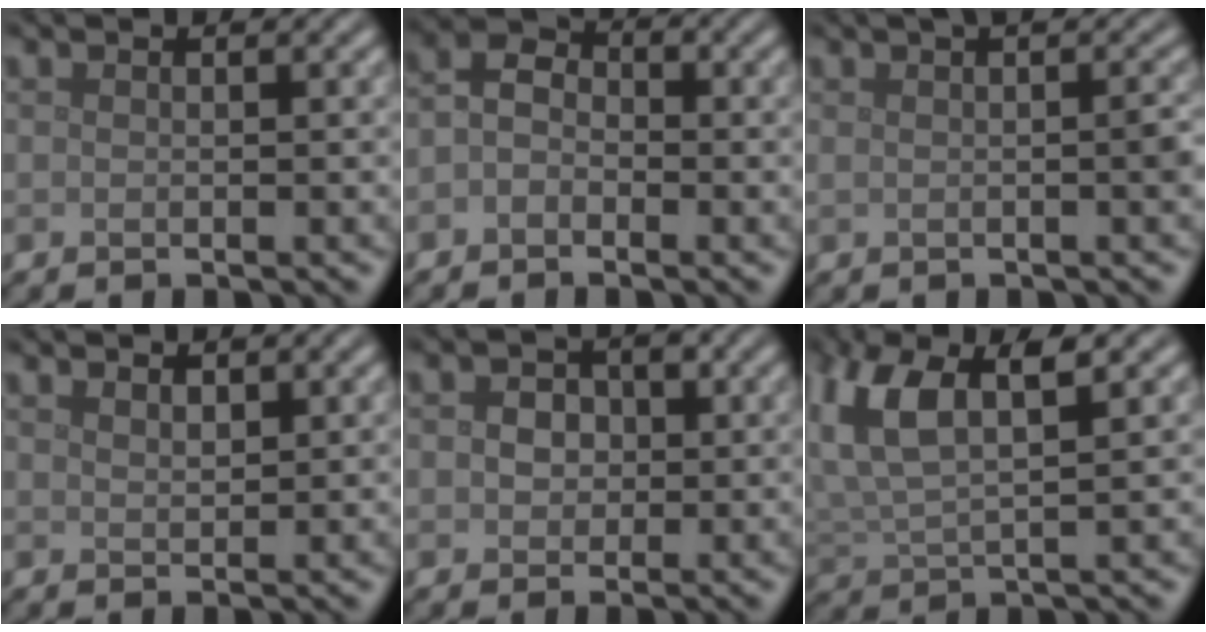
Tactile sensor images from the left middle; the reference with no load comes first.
{"total": 2.5, "force": [-0.9, 1.9, 1.3], "torque": [-0.030, 0.005, -0.028]}
{"total": 3.2, "force": [0.5, 1.1, 2.9], "torque": [-0.018, 0.010, 0.001]}
{"total": 1.0, "force": [0.8, 0.4, 0.3], "torque": [-0.011, -0.003, 0.018]}
{"total": 2.3, "force": [0.2, 2.0, 1.1], "torque": [-0.012, 0.004, -0.007]}
{"total": 6.7, "force": [3.2, 2.5, 5.3], "torque": [-0.120, 0.012, 0.058]}